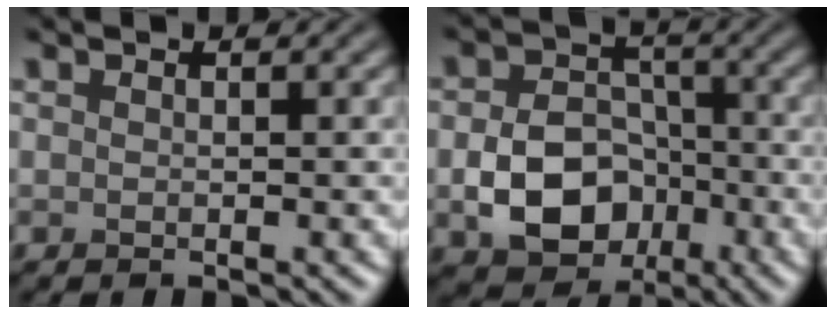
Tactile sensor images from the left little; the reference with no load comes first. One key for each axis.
{"total": 7.3, "fx": -2.2, "fy": 5.5, "fz": 4.2, "tx": -0.070, "ty": -0.007, "tz": -0.038}